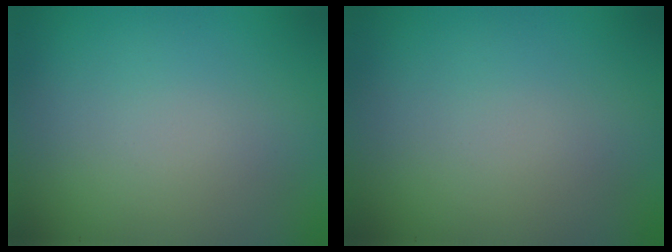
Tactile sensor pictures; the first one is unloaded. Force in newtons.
{"total": 0.0}